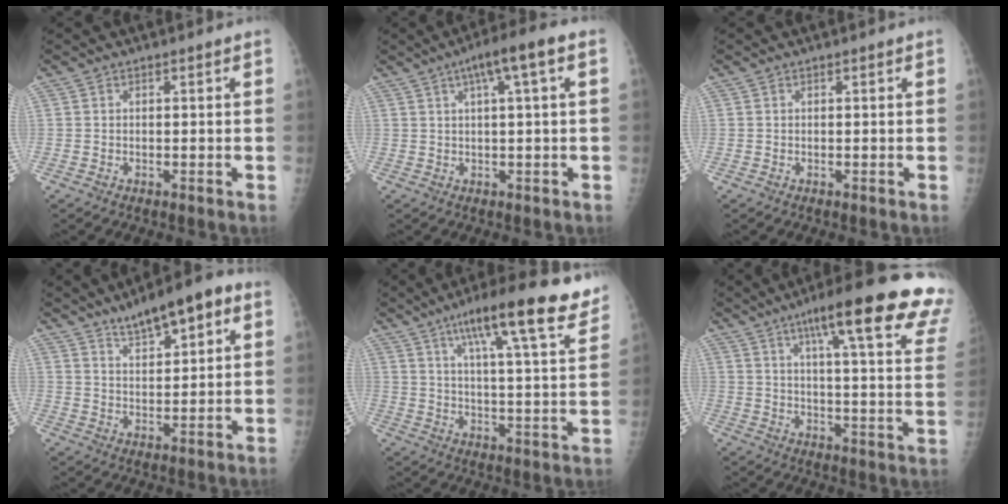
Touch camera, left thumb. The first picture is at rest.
{"total": 7.3, "force": [2.7, 0.7, 6.7], "torque": [-0.116, 0.022, 0.041]}
{"total": 0.0}
{"total": 10.6, "force": [6.1, 3.6, 7.9], "torque": [-0.098, -0.012, 0.093]}
{"total": 18.9, "force": [12.4, 3.3, 14.0], "torque": [-0.187, -0.038, 0.175]}
{"total": 24.7, "force": [15.7, 3.4, 18.8], "torque": [-0.244, -0.048, 0.199]}